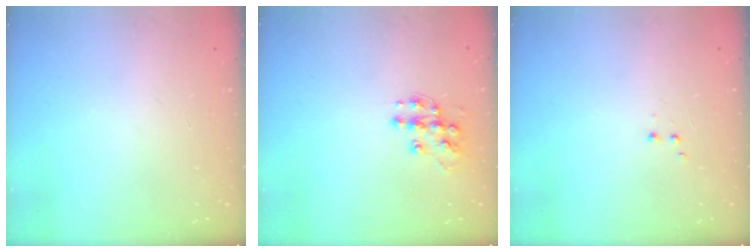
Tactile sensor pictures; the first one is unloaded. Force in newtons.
{"total": 10.8, "press": 10.8, "slide": 0.6}
{"total": 1.9, "press": 1.8, "slide": 0.5}